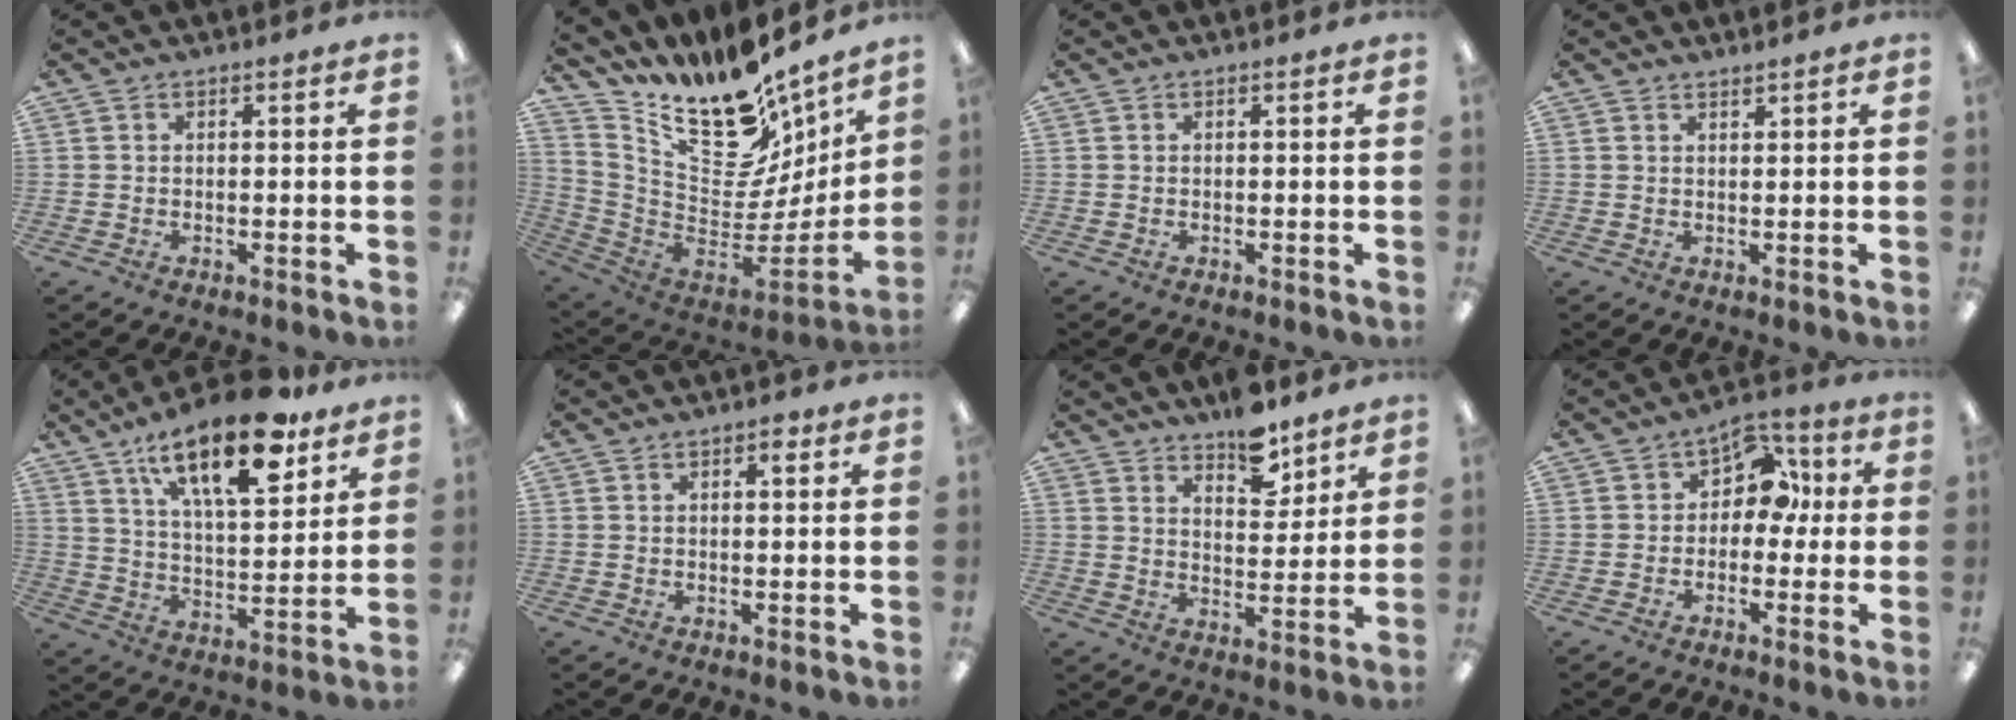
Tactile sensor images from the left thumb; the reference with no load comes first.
{"total": 19.2, "force": [13.7, 9.2, 9.8], "torque": [-0.152, -0.118, 0.243]}
{"total": 0.0}
{"total": 1.1, "force": [1.1, 0.0, 0.0], "torque": [-0.001, -0.002, 0.022]}
{"total": 20.3, "force": [13.0, 7.7, 13.5], "torque": [-0.209, -0.065, 0.212]}
{"total": 2.6, "force": [1.2, 1.3, 2.0], "torque": [-0.017, -0.005, 0.014]}
{"total": 9.2, "force": [7.4, 4.2, 3.6], "torque": [-0.040, -0.048, 0.129]}
{"total": 8.6, "force": [2.7, 6.3, 5.3], "torque": [-0.073, -0.005, 0.046]}